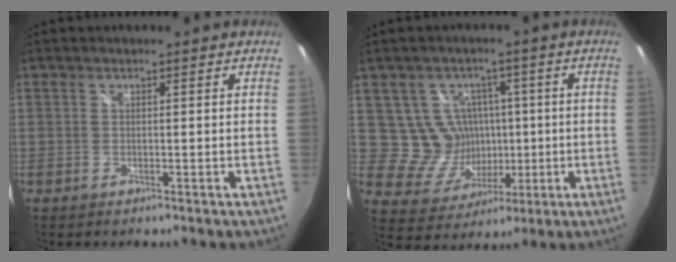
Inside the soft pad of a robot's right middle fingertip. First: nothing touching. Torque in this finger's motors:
{"motor_torque": [-0.58, -0.08, -0.01, -0.01]}